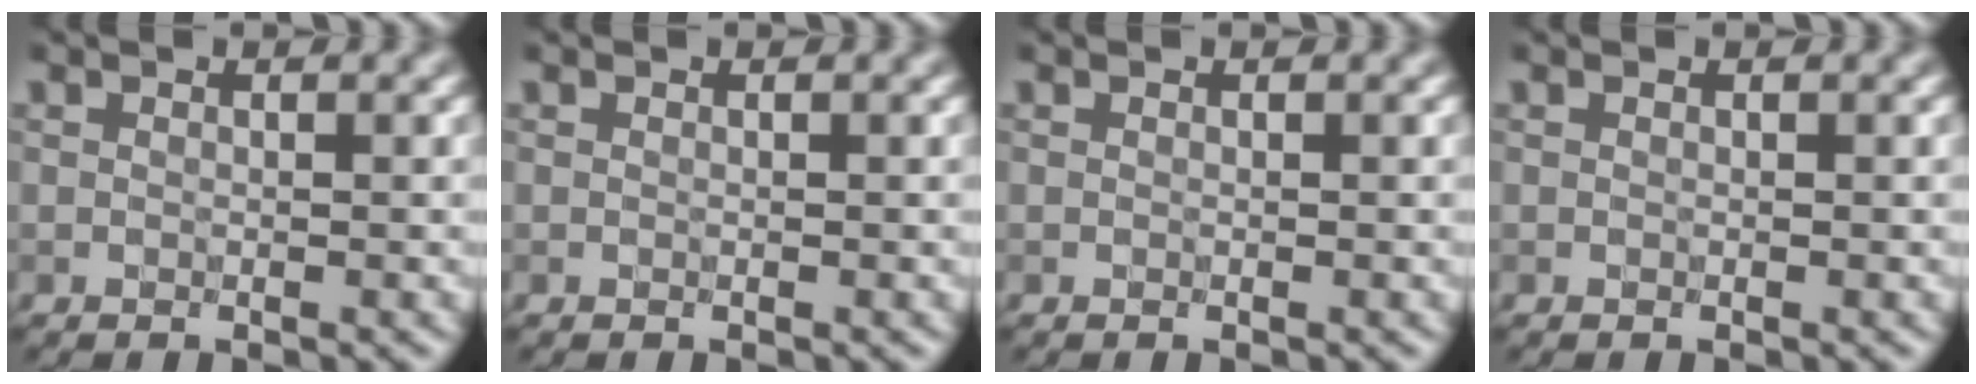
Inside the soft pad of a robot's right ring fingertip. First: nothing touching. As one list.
[{"total": 0.0}, {"total": 0.0}, {"total": 0.0}]